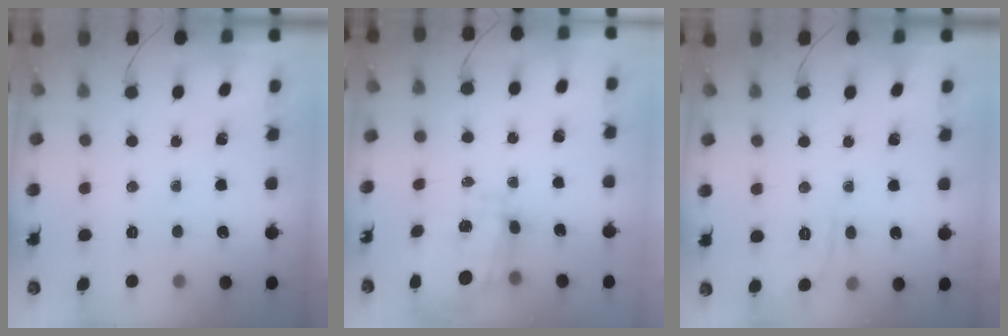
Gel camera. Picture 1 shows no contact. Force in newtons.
{"total": 3.4, "press": 3.2, "slide": 1.1}
{"total": 1.9, "press": 0.9, "slide": 1.6}